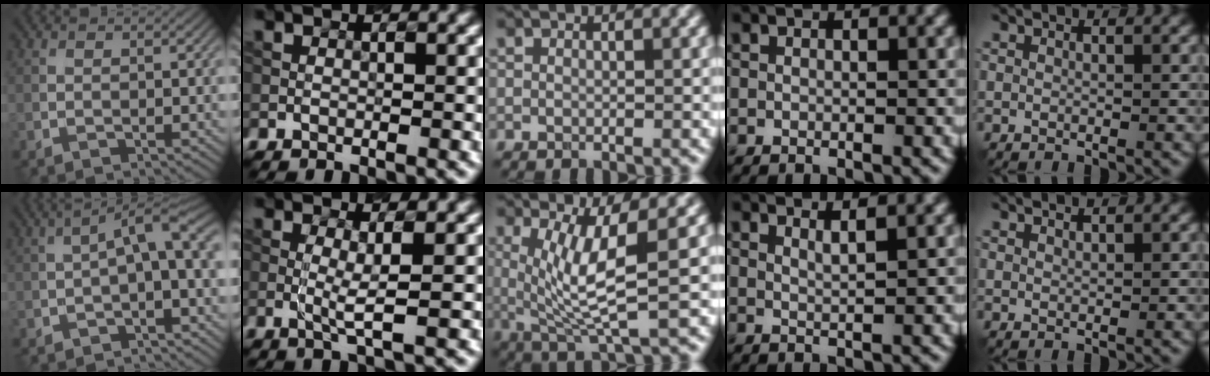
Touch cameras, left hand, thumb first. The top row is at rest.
{"thumb": {"total": 5.4, "force": [-0.5, 1.5, 5.1], "torque": [-0.076, 0.015, -0.013]}, "index": {"total": 2.1, "force": [0.3, 0.2, 2.1], "torque": [-0.047, -0.009, 0.002]}, "middle": {"total": 5.9, "force": [0.7, 1.3, 5.7], "torque": [-0.111, -0.010, 0.023]}, "ring": {"total": 1.6, "force": [1.2, 0.4, 1.0], "torque": [-0.007, 0.001, 0.013]}, "little": {"total": 0.6, "force": [0.5, 0.0, 0.3], "torque": [-0.003, 0.002, 0.007]}}